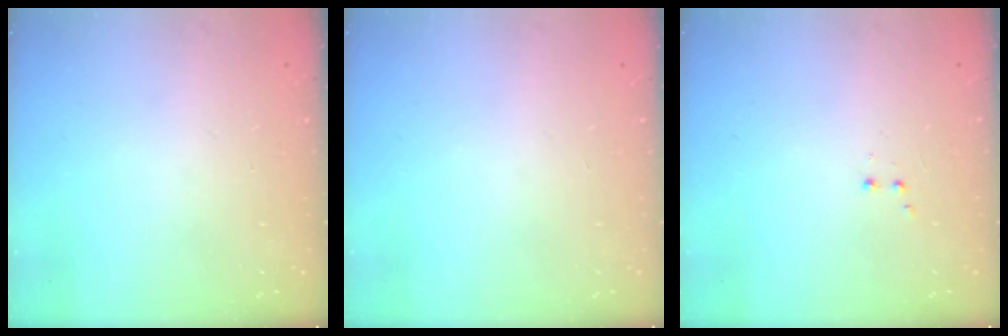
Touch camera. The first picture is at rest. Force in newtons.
{"total": 0.0}
{"total": 2.0, "press": 1.8, "slide": 0.9}